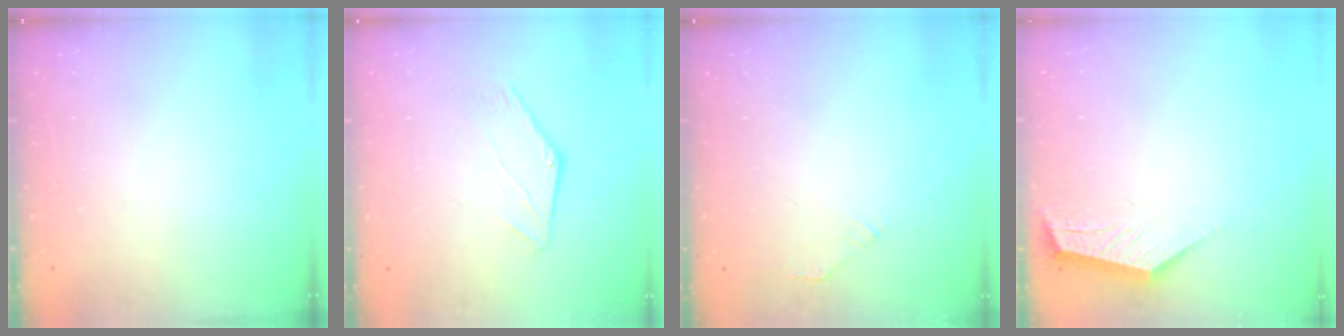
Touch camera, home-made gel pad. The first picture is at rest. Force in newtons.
{"total": 0.0}
{"total": 2.4, "press": 2.4, "slide": 0.5}
{"total": 2.6, "press": 2.6, "slide": 0.4}